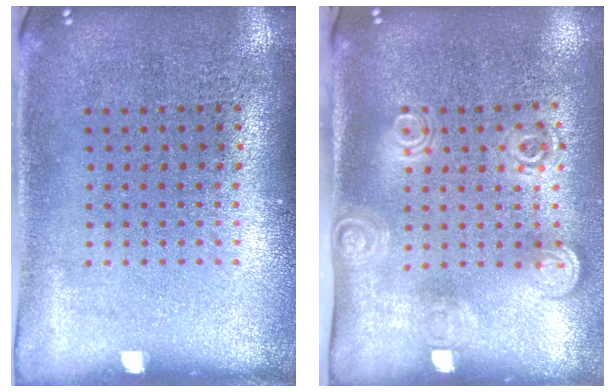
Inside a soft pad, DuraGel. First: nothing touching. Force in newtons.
{"total": 1.9, "press": 1.4, "slide": 1.3}